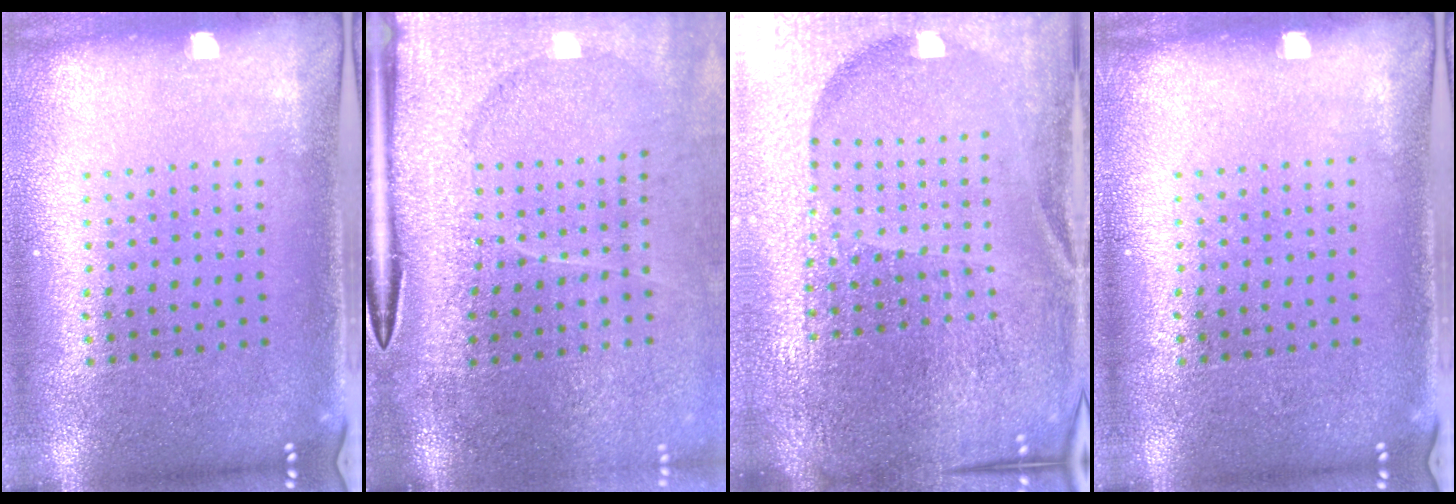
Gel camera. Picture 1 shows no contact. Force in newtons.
{"total": 4.4, "press": 3.5, "slide": 2.6}
{"total": 5.6, "press": 5.0, "slide": 2.4}
{"total": 0.0}